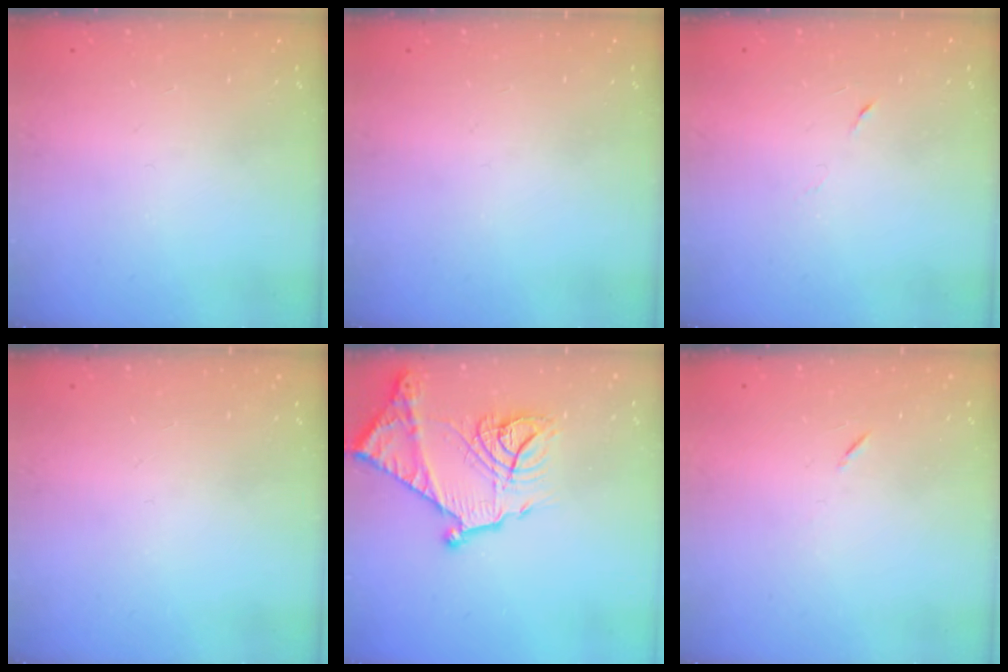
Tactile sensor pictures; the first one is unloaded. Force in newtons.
{"total": 0.0}
{"total": 2.9, "press": 2.7, "slide": 1.0}
{"total": 0.0}
{"total": 20.7, "press": 20.6, "slide": 2.0}
{"total": 4.9, "press": 4.5, "slide": 1.9}